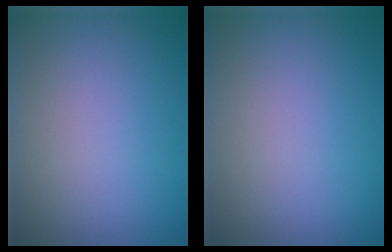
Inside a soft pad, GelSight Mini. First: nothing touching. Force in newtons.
{"total": 0.0}